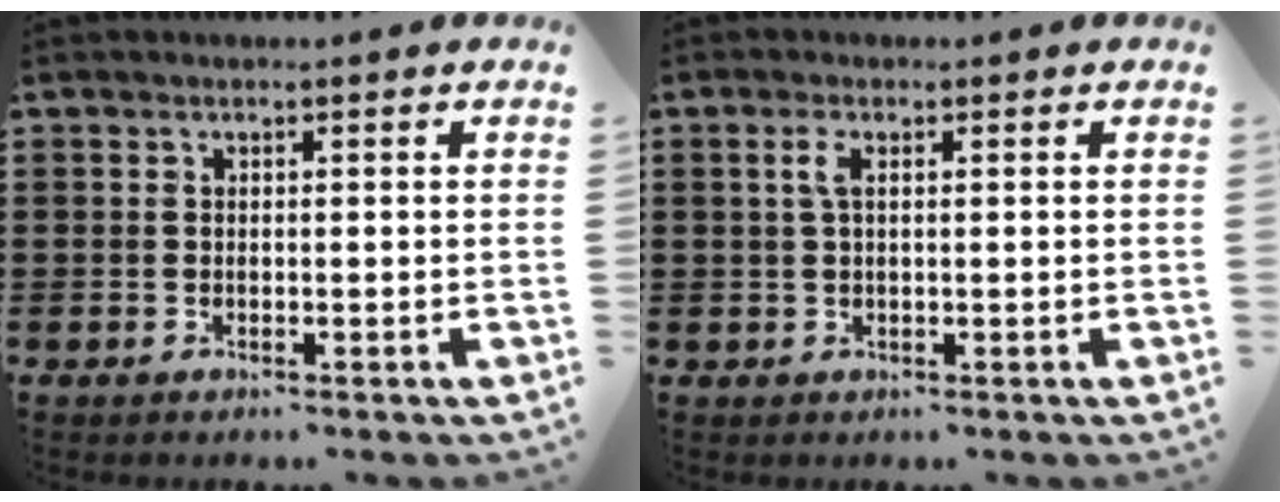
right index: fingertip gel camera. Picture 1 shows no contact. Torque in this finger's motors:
{"motor_torque": [0.41, -0.09, 0.17, 0.06]}